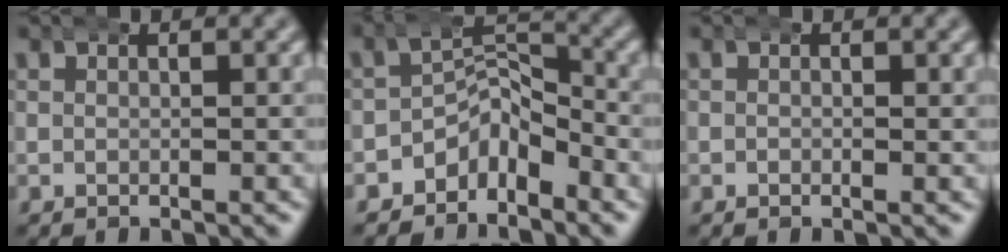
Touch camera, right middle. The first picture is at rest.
{"total": 5.1, "force": [-2.6, 3.6, 2.6], "torque": [-0.018, 0.006, -0.057]}
{"total": 0.0}